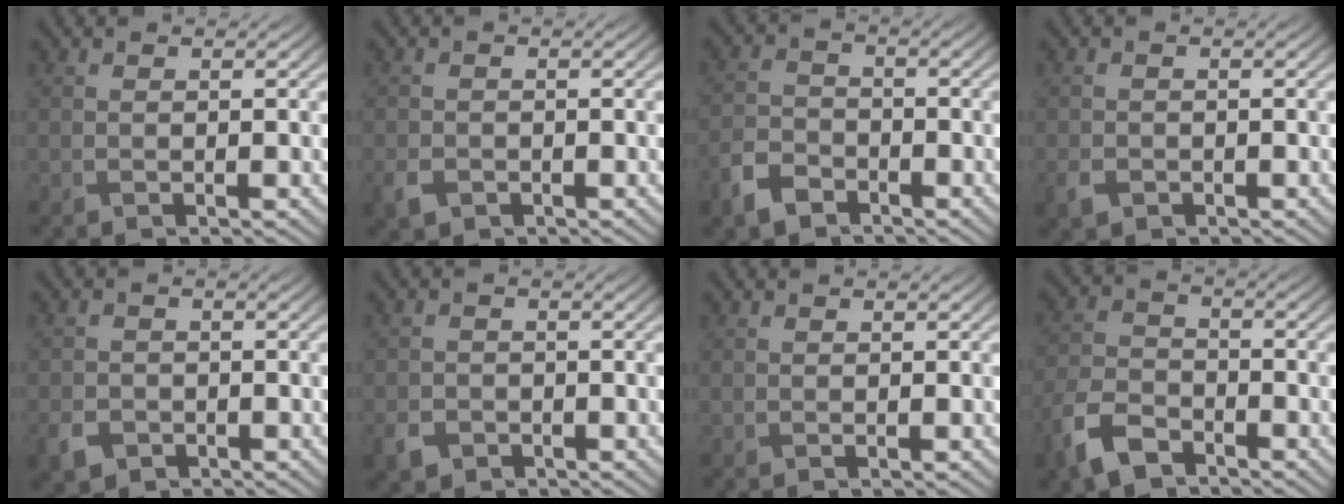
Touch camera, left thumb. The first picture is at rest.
{"total": 2.5, "force": [-1.3, 1.8, 1.1], "torque": [-0.030, -0.011, -0.031]}
{"total": 4.9, "force": [-3.4, 2.8, 2.1], "torque": [-0.053, -0.008, -0.080]}
{"total": 2.1, "force": [-1.1, 1.5, 0.9], "torque": [-0.024, -0.009, -0.025]}
{"total": 3.3, "force": [-1.8, 2.4, 1.3], "torque": [-0.037, -0.012, -0.039]}
{"total": 2.9, "force": [-1.6, 2.2, 1.1], "torque": [-0.031, -0.011, -0.036]}
{"total": 0.0}
{"total": 7.2, "force": [-4.9, 3.7, 3.7], "torque": [-0.090, -0.011, -0.111]}